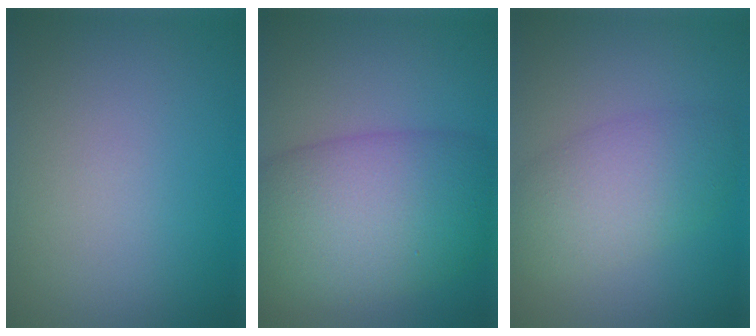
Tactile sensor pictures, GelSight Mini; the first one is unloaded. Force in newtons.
{"total": 10.1, "press": 10.1, "slide": 0.3}
{"total": 5.0, "press": 5.0, "slide": 0.2}